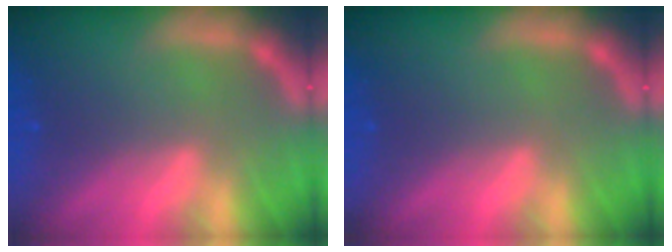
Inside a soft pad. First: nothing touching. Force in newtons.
{"total": 0.0}